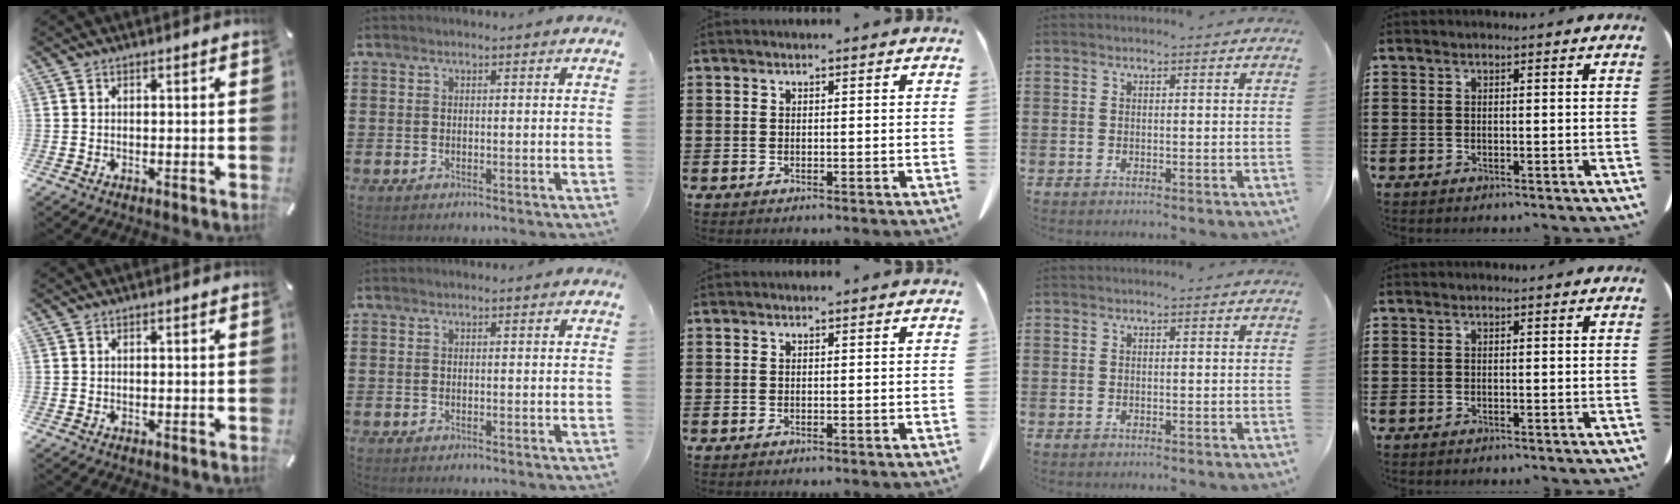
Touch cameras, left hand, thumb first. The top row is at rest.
{}